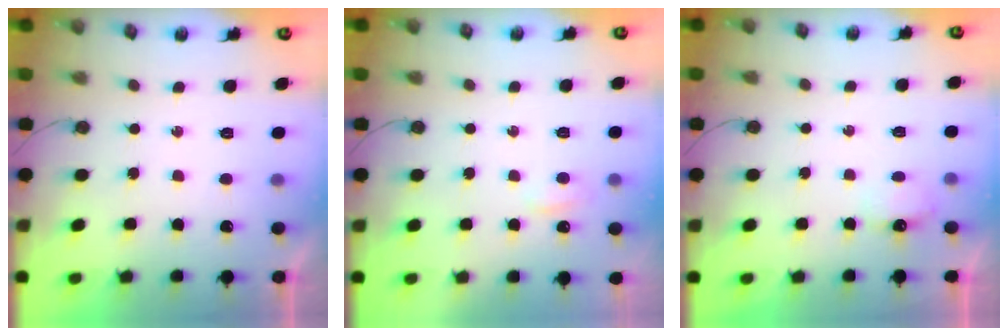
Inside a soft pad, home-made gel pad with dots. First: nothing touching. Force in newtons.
{"total": 3.2, "press": 3.2, "slide": 0.5}
{"total": 3.7, "press": 3.7, "slide": 0.5}